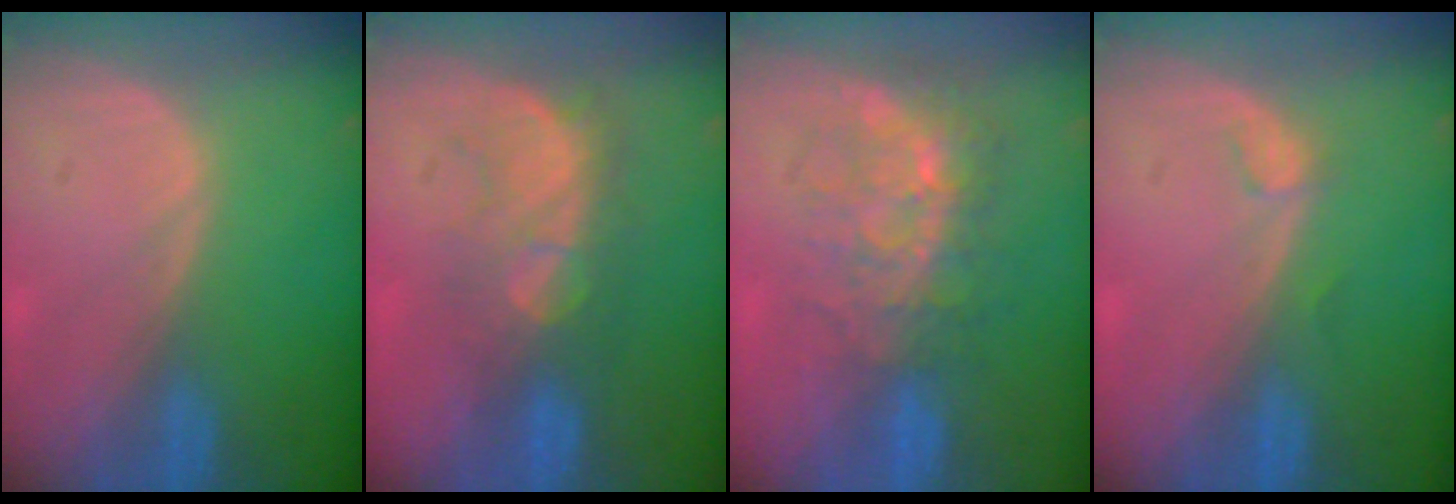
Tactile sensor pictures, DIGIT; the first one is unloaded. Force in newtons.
{"total": 7.7, "press": 7.4, "slide": 2.1}
{"total": 9.0, "press": 7.6, "slide": 4.7}
{"total": 1.1, "press": 1.1, "slide": 0.2}